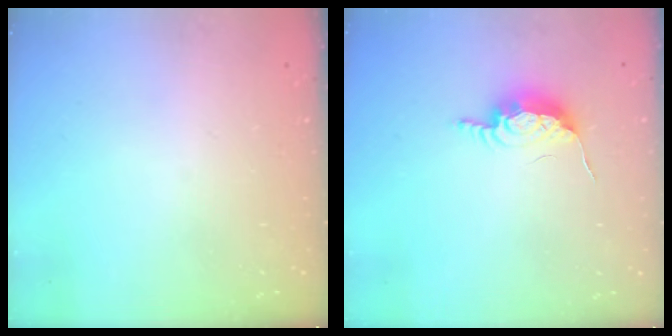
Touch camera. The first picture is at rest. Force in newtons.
{"total": 8.6, "press": 8.5, "slide": 0.9}